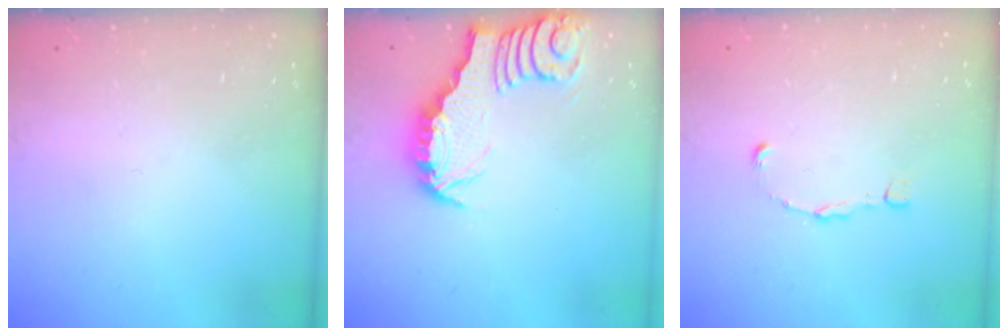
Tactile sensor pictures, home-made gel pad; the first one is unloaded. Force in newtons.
{"total": 3.0, "press": 3.0, "slide": 0.3}
{"total": 1.2, "press": 1.2, "slide": 0.1}